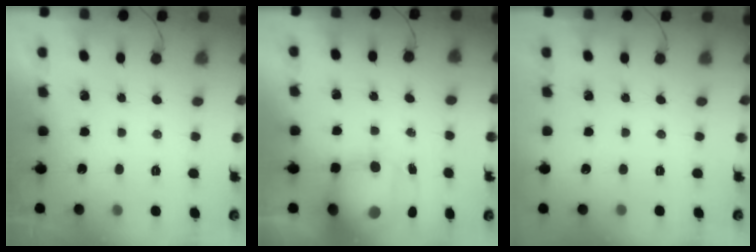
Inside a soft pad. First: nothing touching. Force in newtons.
{"total": 13.2, "press": 12.8, "slide": 3.1}
{"total": 0.0}